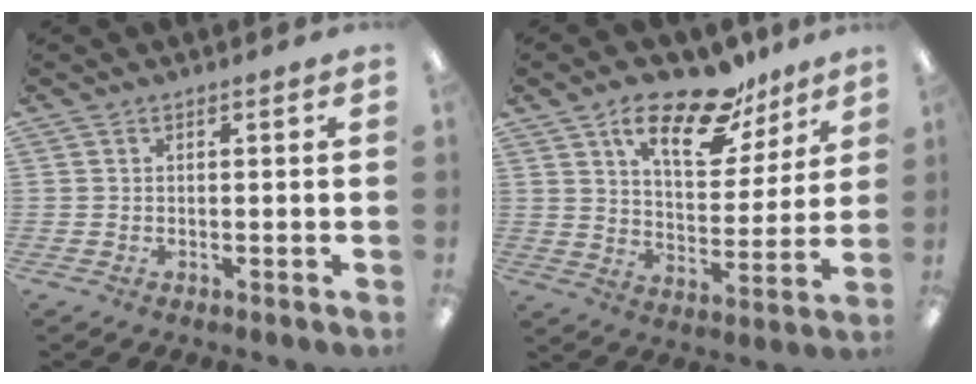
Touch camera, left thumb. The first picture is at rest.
{"total": 17.3, "force": [11.7, 7.5, 10.4], "torque": [-0.162, -0.058, 0.198]}